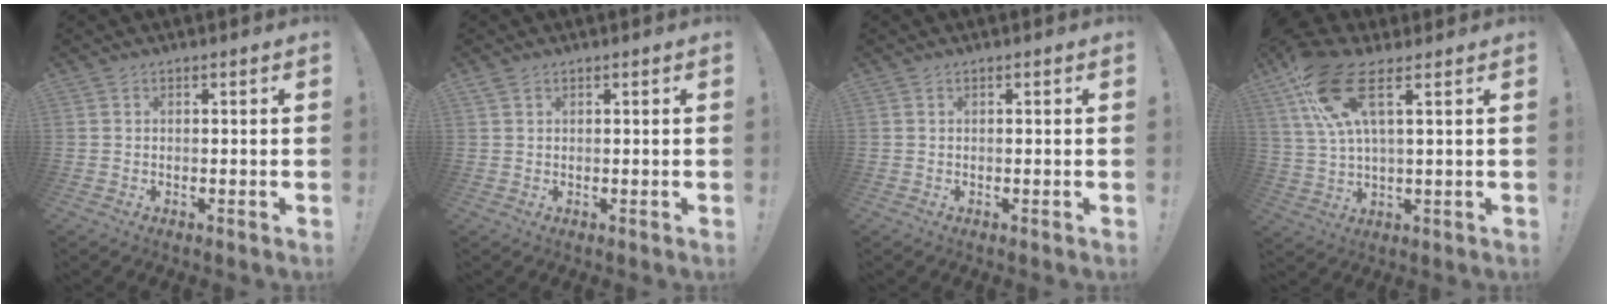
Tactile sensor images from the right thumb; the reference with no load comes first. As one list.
[{"total": 1.0, "force": [0.7, 0.4, 0.6], "torque": [-0.013, 0.001, 0.013]}, {"total": 0.0}, {"total": 15.5, "force": [7.5, 5.1, 12.6], "torque": [-0.256, -0.022, 0.130]}]